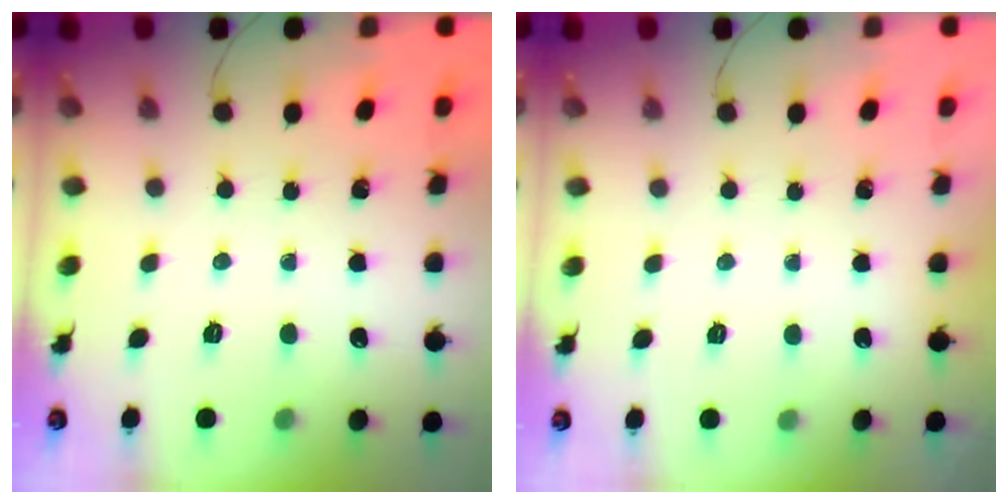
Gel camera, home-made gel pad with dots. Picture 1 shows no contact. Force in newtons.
{"total": 1.9, "press": 1.9, "slide": 0.3}